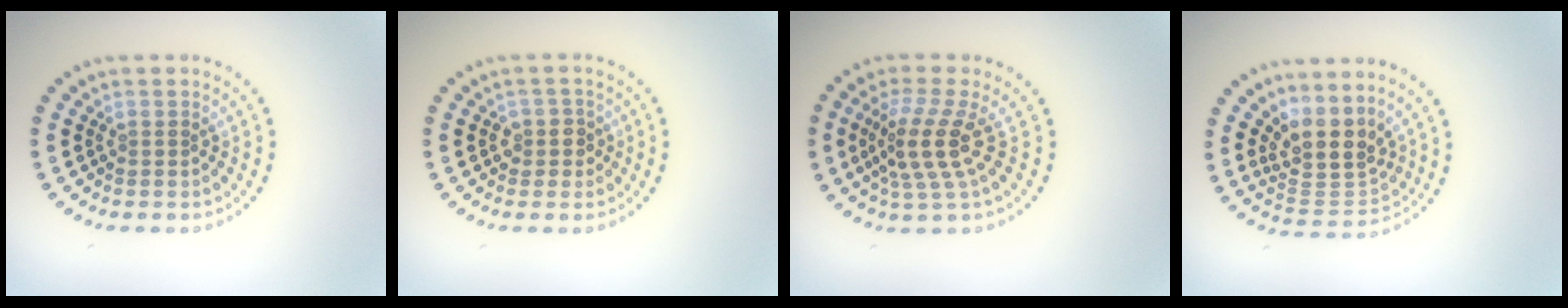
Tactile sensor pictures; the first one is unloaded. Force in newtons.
{"total": 1.8, "press": 1.5, "slide": 1.0}
{"total": 4.0, "press": 3.2, "slide": 2.5}
{"total": 4.3, "press": 3.3, "slide": 2.7}